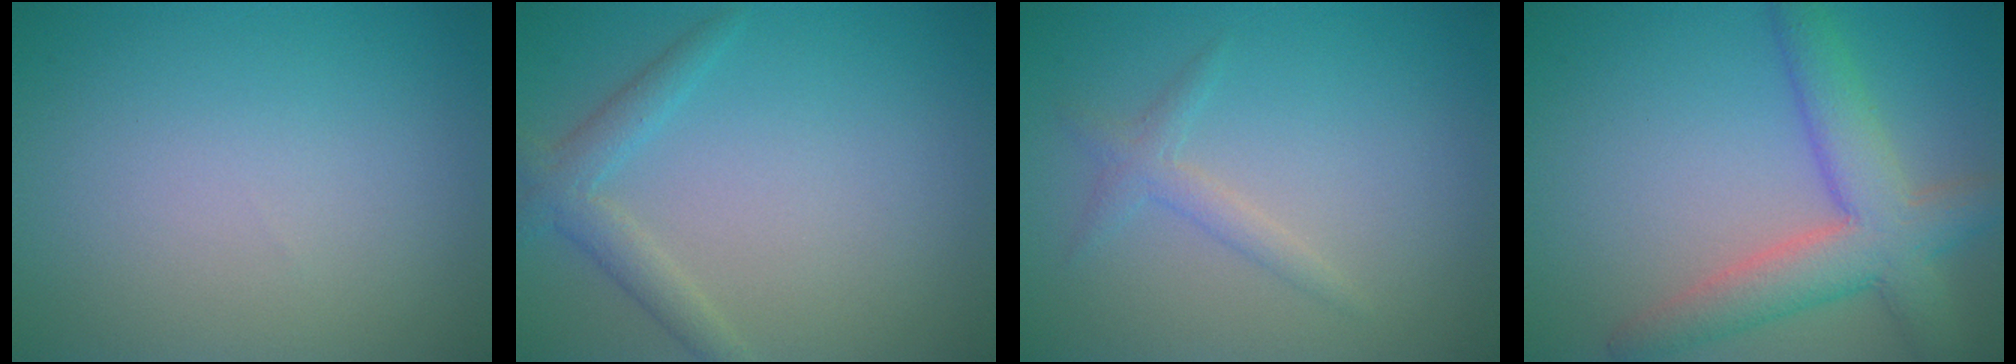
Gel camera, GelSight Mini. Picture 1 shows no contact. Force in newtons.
{"total": 2.3, "press": 2.3, "slide": 0.2}
{"total": 1.5, "press": 1.5, "slide": 0.1}
{"total": 6.1, "press": 6.0, "slide": 0.6}